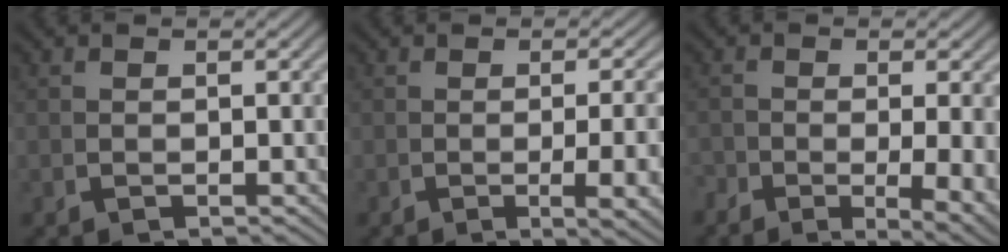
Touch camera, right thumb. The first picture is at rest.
{"total": 4.9, "force": [-1.2, 1.2, 4.6], "torque": [-0.065, -0.001, -0.014]}
{"total": 4.7, "force": [-2.0, 1.2, 4.0], "torque": [-0.053, -0.019, -0.023]}